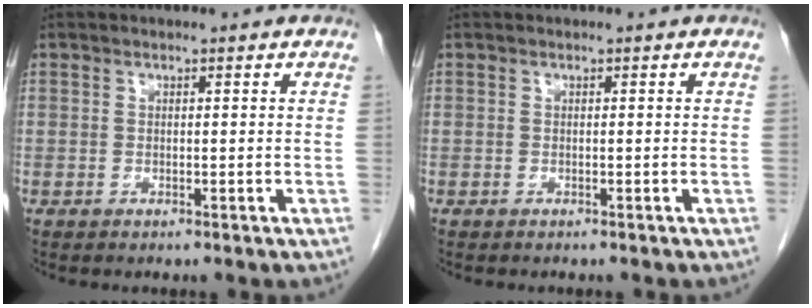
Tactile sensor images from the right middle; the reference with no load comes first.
{"total": 0.7, "force": [-0.6, 0.1, 0.3], "torque": [-0.002, -0.001, -0.008]}